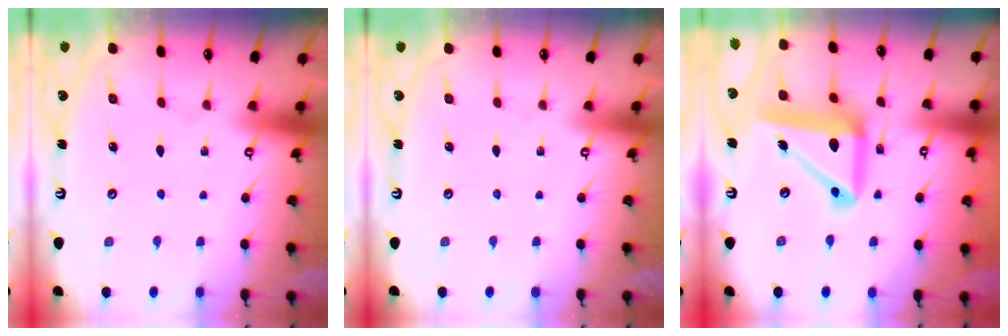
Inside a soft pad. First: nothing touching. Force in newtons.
{"total": 0.0}
{"total": 18.0, "press": 17.9, "slide": 2.1}